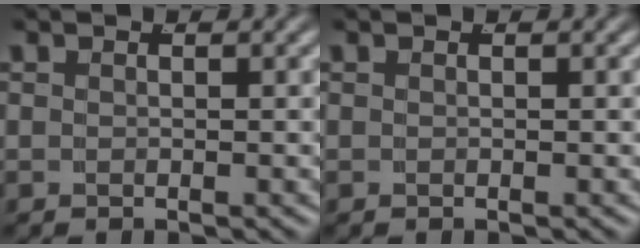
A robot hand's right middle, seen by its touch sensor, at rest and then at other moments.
{"total": 0.0}